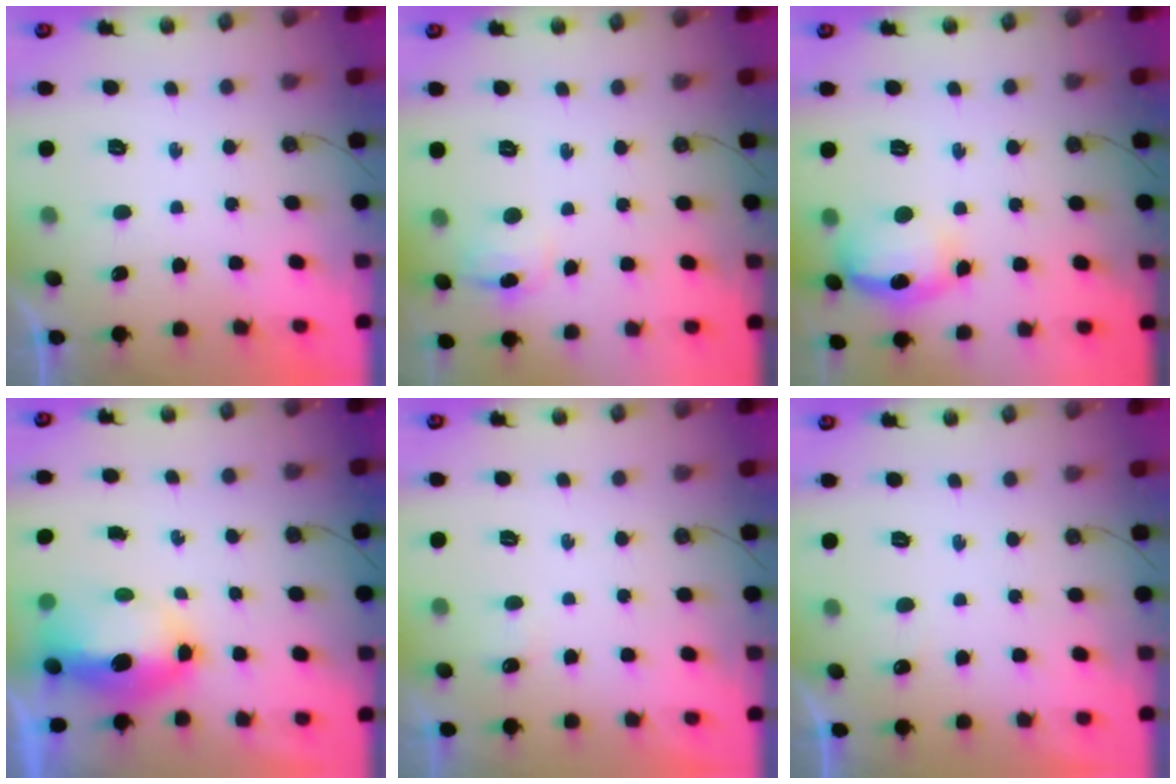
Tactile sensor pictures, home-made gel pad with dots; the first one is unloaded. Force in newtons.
{"total": 6.8, "press": 6.7, "slide": 0.8}
{"total": 15.1, "press": 15.1, "slide": 1.2}
{"total": 9.5, "press": 9.5, "slide": 1.0}
{"total": 1.9, "press": 1.9, "slide": 0.3}
{"total": 6.5, "press": 1.5, "slide": 6.3}